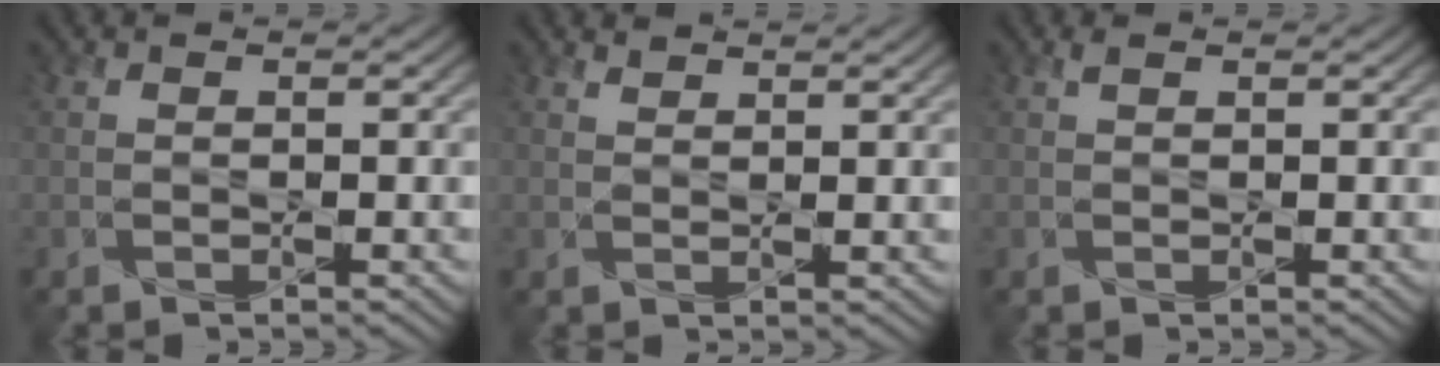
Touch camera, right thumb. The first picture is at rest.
{"total": 1.6, "force": [1.4, 0.2, 0.7], "torque": [-0.016, 0.003, 0.027]}
{"total": 0.6, "force": [0.4, 0.1, 0.3], "torque": [-0.010, 0.005, 0.008]}